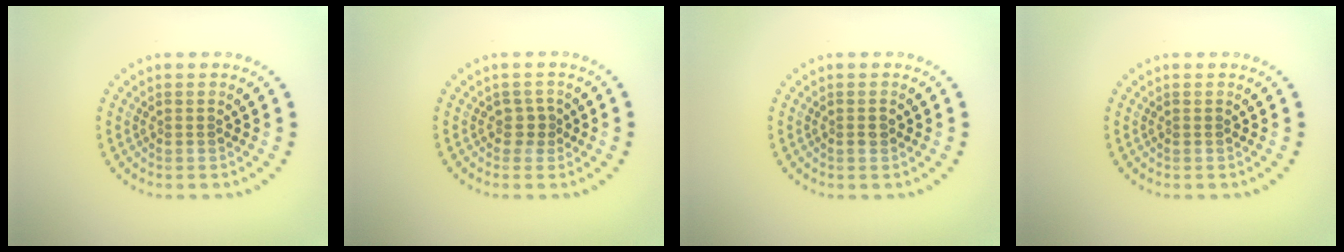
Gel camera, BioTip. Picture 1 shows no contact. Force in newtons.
{"total": 1.1, "press": 0.7, "slide": 0.8}
{"total": 0.7, "press": 0.7, "slide": 0.1}
{"total": 0.0}